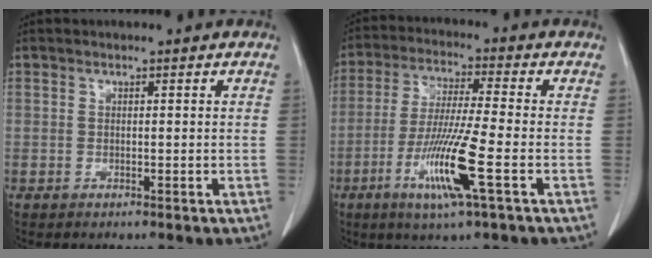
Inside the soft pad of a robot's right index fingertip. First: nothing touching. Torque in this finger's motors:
{"motor_torque": [1.72, -0.42, 0.49, 0.21]}